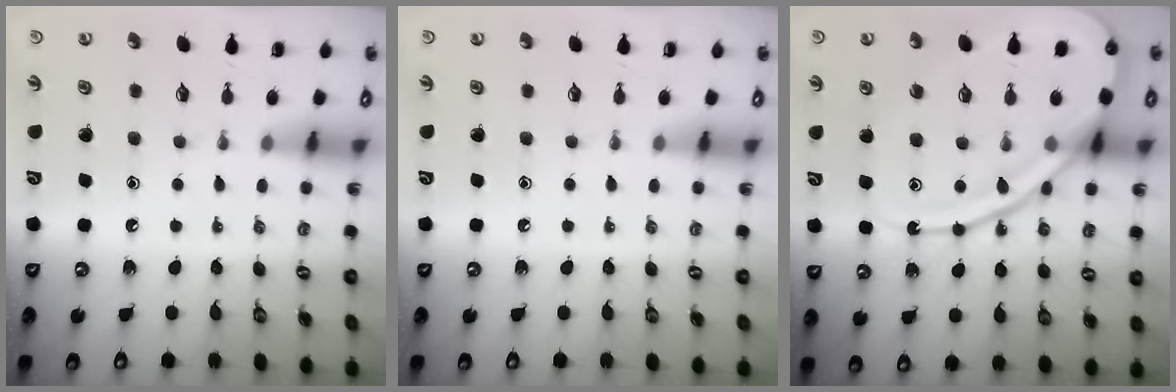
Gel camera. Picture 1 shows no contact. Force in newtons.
{"total": 0.0}
{"total": 19.0, "press": 18.9, "slide": 2.0}